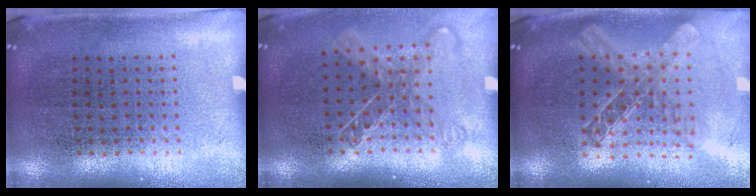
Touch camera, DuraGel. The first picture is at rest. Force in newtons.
{"total": 1.4, "press": 1.2, "slide": 0.8}
{"total": 2.0, "press": 1.7, "slide": 1.1}